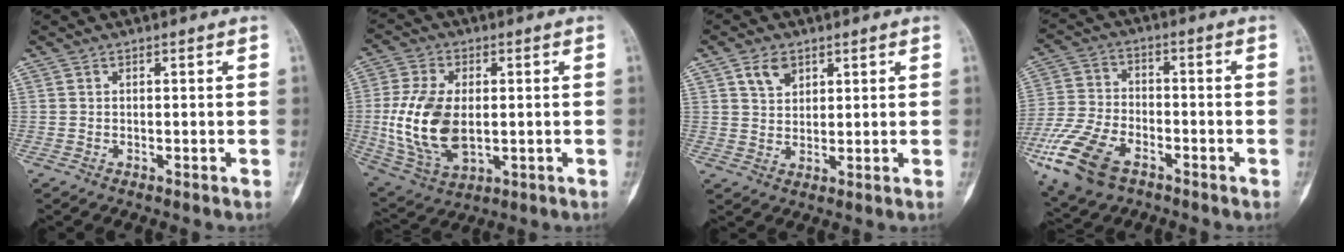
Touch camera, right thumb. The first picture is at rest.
{"total": 15.2, "force": [-0.6, 8.8, 12.3], "torque": [-0.250, -0.007, 0.004]}
{"total": 4.6, "force": [2.5, 3.1, 2.3], "torque": [-0.028, -0.014, 0.050]}
{"total": 14.8, "force": [-7.5, 8.4, 9.5], "torque": [-0.197, 0.014, -0.144]}